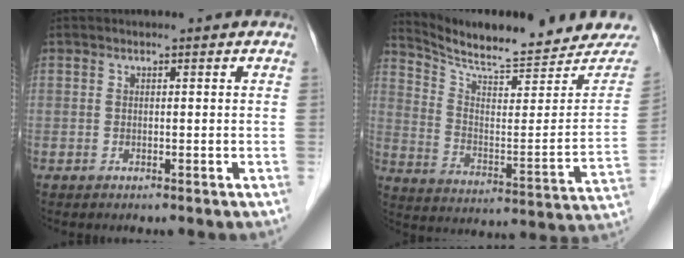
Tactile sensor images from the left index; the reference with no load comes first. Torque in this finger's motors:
{"motor_torque": [-0.02, -0.25, 0.00, 0.02]}